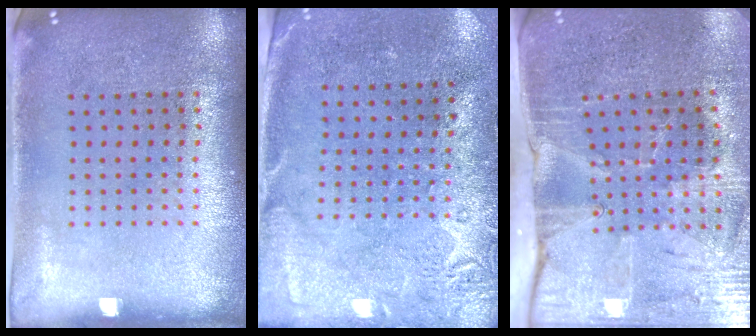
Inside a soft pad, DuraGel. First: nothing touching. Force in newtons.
{"total": 2.7, "press": 2.2, "slide": 1.7}
{"total": 4.3, "press": 3.6, "slide": 2.3}